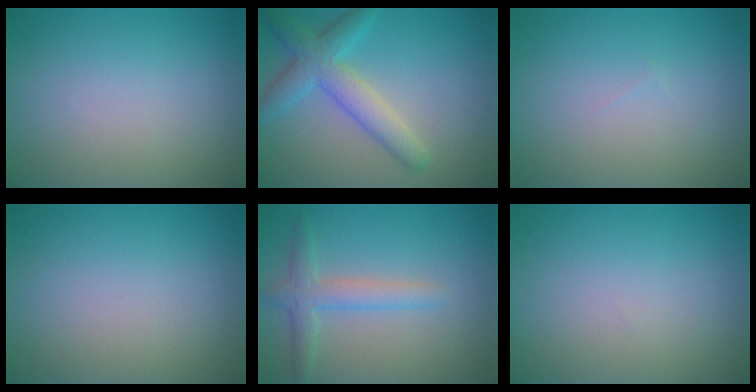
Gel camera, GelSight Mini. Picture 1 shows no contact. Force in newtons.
{"total": 4.5, "press": 4.5, "slide": 0.3}
{"total": 0.0}
{"total": 0.0}
{"total": 2.8, "press": 2.8, "slide": 0.1}
{"total": 0.0}